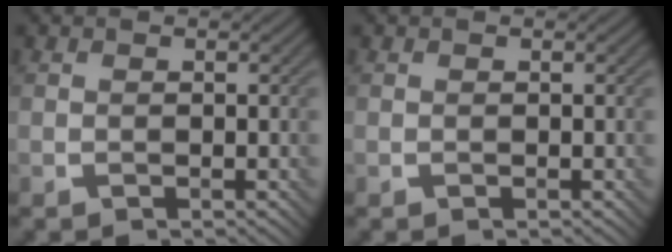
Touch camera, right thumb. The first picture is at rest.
{"total": 0.0}